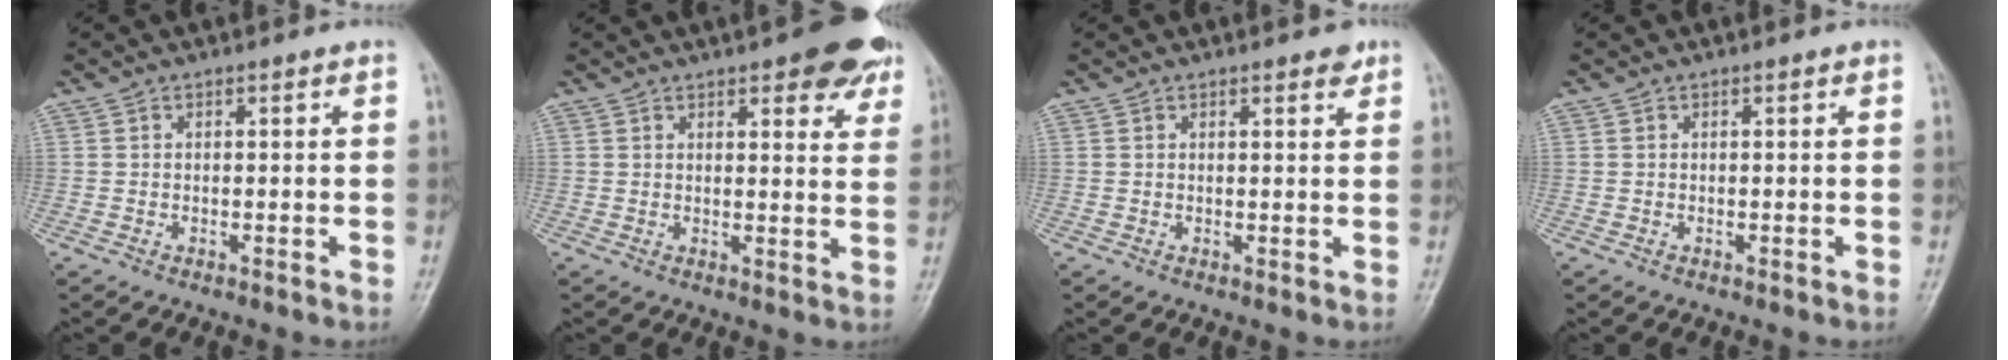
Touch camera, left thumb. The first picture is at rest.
{"total": 11.1, "force": [7.0, 3.9, 7.7], "torque": [-0.060, -0.024, 0.078]}
{"total": 1.9, "force": [1.4, 0.6, 1.2], "torque": [-0.010, -0.007, 0.017]}
{"total": 0.0}